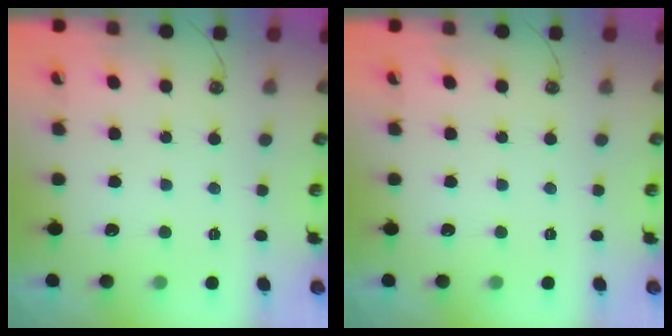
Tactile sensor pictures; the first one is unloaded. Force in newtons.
{"total": 0.0}